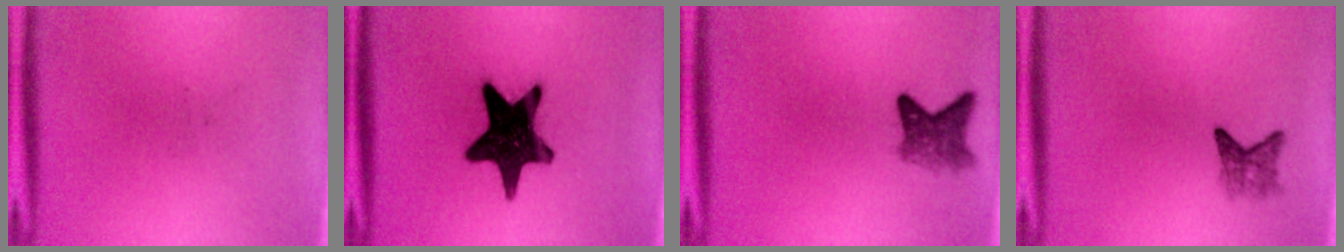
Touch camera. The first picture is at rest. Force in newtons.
{"total": 17.0}
{"total": 3.7}
{"total": 2.3}